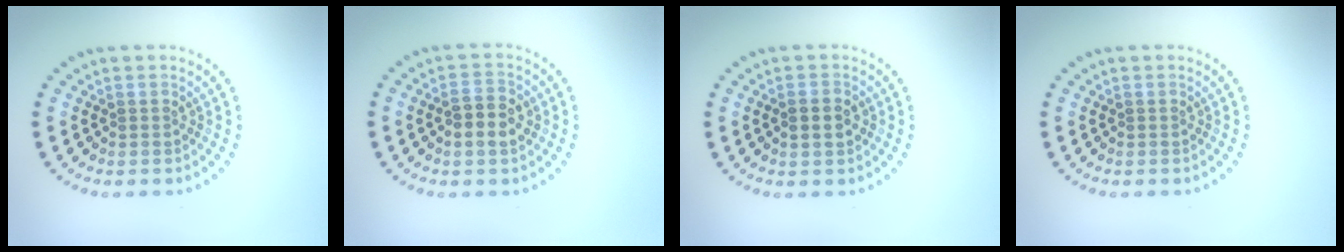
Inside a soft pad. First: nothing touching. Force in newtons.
{"total": 2.9, "press": 2.9, "slide": 0.3}
{"total": 2.0, "press": 1.9, "slide": 0.4}
{"total": 0.0}